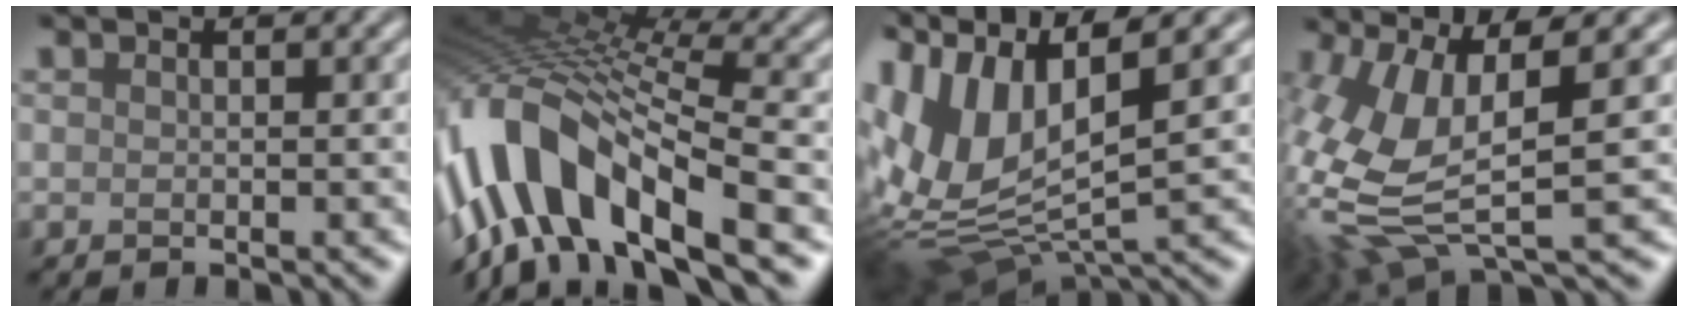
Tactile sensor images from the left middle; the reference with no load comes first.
{"total": 13.0, "force": [-5.6, 5.8, 10.1], "torque": [-0.182, 0.020, -0.109]}
{"total": 12.7, "force": [2.9, 6.2, 10.7], "torque": [-0.252, -0.003, 0.063]}
{"total": 9.8, "force": [1.2, 3.6, 9.1], "torque": [-0.217, -0.011, 0.027]}